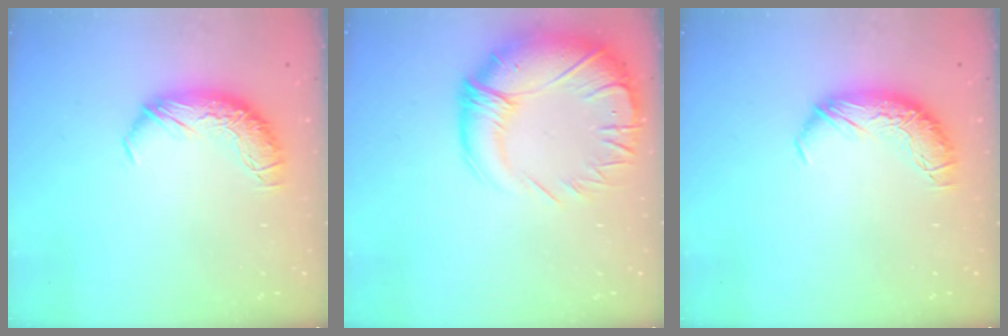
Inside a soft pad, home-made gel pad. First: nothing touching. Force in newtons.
{"total": 8.8, "press": 7.2, "slide": 5.0}
{"total": 0.0}